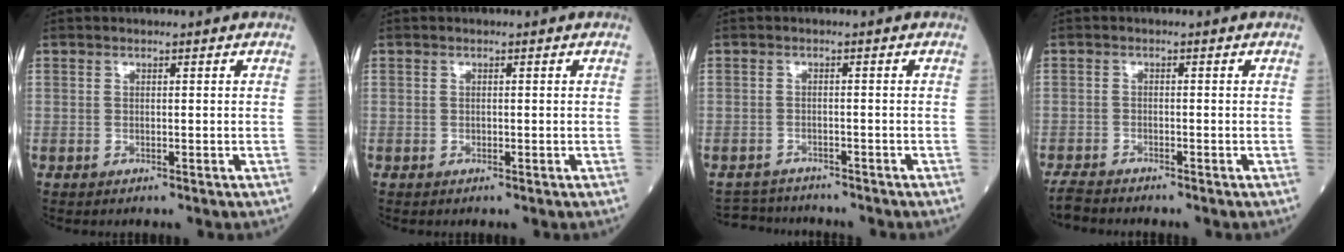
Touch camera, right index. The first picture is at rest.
{"total": 0.0}
{"total": 4.3, "force": [-4.2, 0.9, -0.3], "torque": [0.003, -0.005, -0.067]}
{"total": 2.9, "force": [-2.9, 0.1, 0.7], "torque": [-0.015, -0.013, -0.051]}